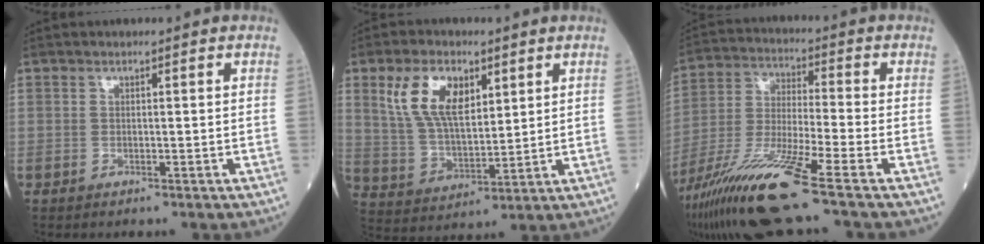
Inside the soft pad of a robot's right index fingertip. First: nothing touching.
{"total": 10.3, "force": [4.8, 5.0, 7.7], "torque": [-0.166, 0.016, 0.098]}
{"total": 14.7, "force": [-9.6, -0.7, 11.1], "torque": [-0.232, -0.036, -0.180]}